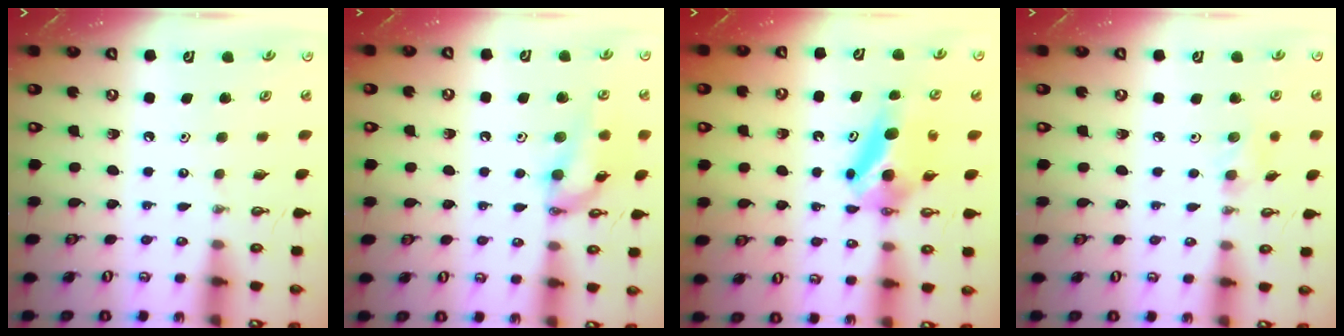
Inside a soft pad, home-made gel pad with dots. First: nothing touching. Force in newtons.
{"total": 12.7, "press": 12.7, "slide": 1.0}
{"total": 8.5, "press": 5.7, "slide": 6.3}
{"total": 4.0, "press": 3.8, "slide": 1.1}